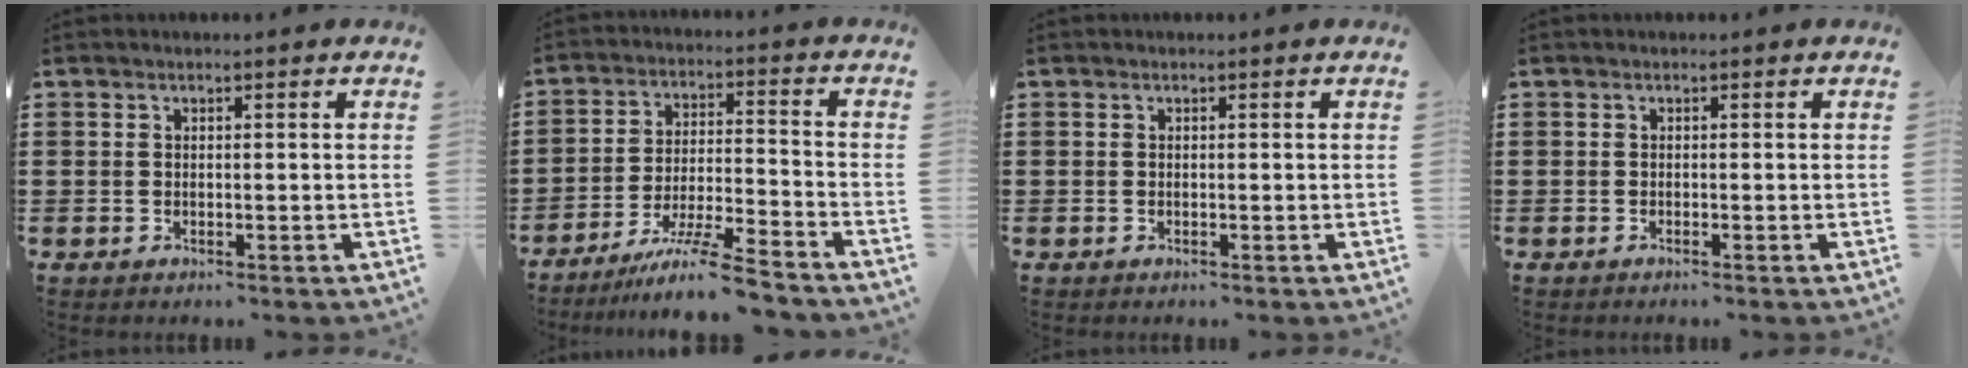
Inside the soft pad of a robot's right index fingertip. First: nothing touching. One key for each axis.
{"total": 8.7, "fx": -7.3, "fy": 0.1, "fz": 4.8, "tx": -0.099, "ty": -0.003, "tz": -0.143}
{"total": 0.0}
{"total": 0.0}